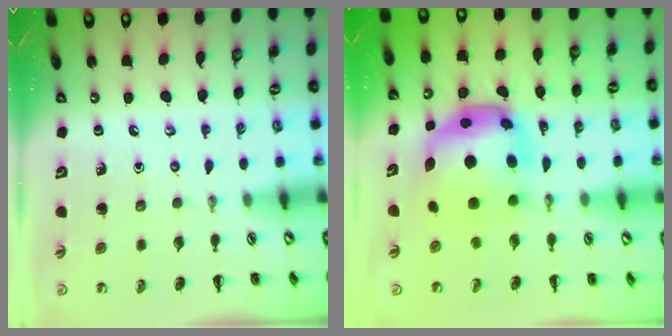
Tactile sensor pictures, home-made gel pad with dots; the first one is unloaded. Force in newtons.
{"total": 7.0, "press": 6.8, "slide": 1.6}